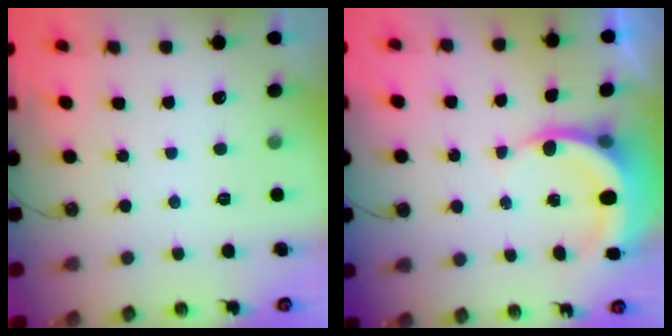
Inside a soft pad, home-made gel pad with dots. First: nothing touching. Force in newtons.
{"total": 6.3, "press": 6.1, "slide": 1.4}